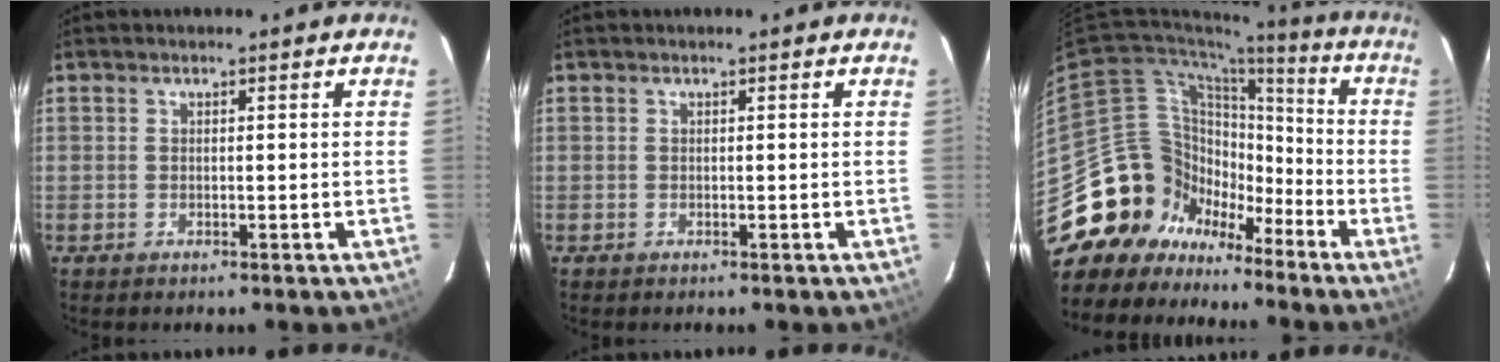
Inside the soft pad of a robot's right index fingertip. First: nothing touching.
{"total": 0.0}
{"total": 18.5, "force": [-11.2, 14.0, 4.4], "torque": [-0.104, 0.062, -0.184]}